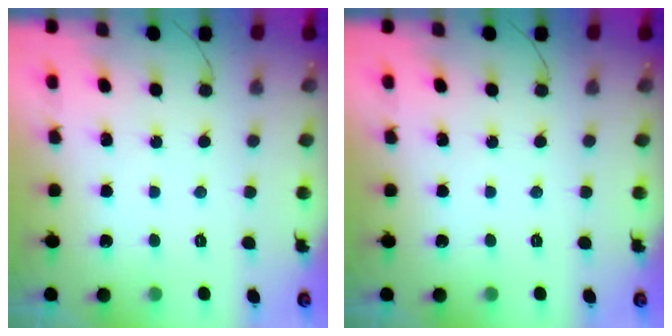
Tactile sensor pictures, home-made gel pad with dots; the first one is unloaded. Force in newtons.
{"total": 0.0}